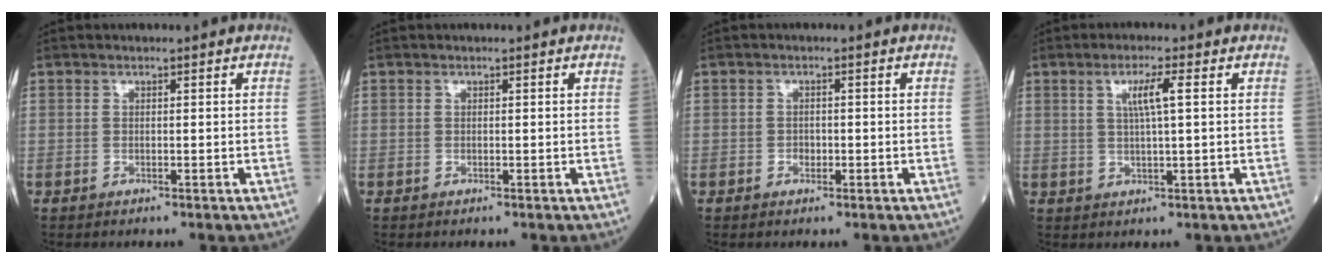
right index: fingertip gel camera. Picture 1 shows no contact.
{"total": 0.0}
{"total": 1.1, "force": [-0.4, 0.9, 0.5], "torque": [-0.003, 0.003, -0.005]}
{"total": 4.1, "force": [1.2, -0.1, 3.9], "torque": [-0.073, 0.002, 0.021]}